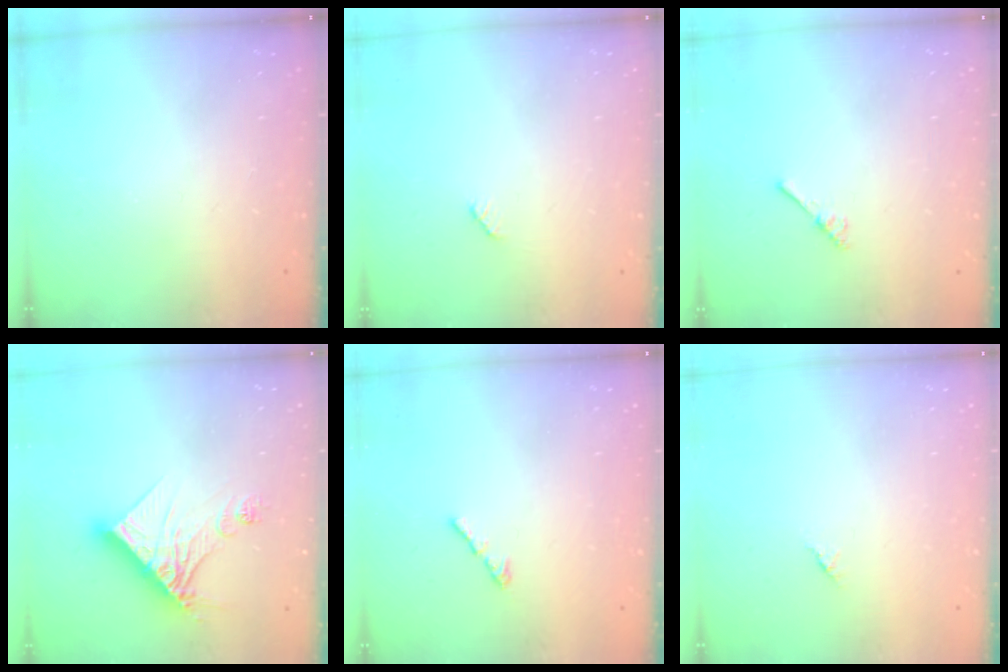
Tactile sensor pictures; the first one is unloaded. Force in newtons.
{"total": 2.5, "press": 2.5, "slide": 0.4}
{"total": 3.0, "press": 3.0, "slide": 0.3}
{"total": 14.3, "press": 14.2, "slide": 1.4}
{"total": 1.3, "press": 1.2, "slide": 0.6}
{"total": 1.2, "press": 1.2, "slide": 0.3}